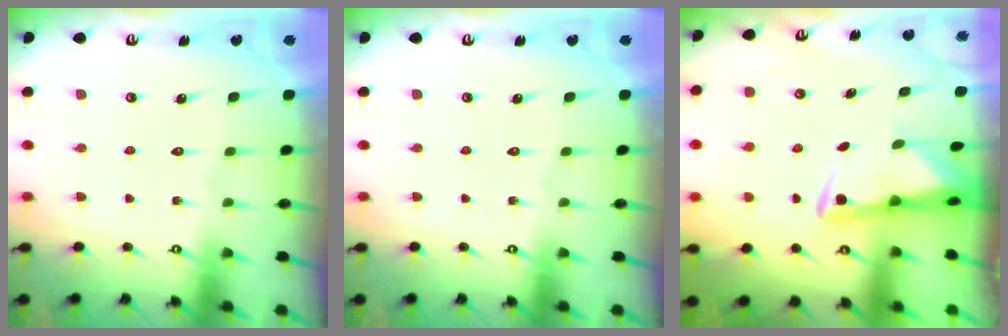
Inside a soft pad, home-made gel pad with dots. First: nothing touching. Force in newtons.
{"total": 0.0}
{"total": 2.8, "press": 2.8, "slide": 0.4}